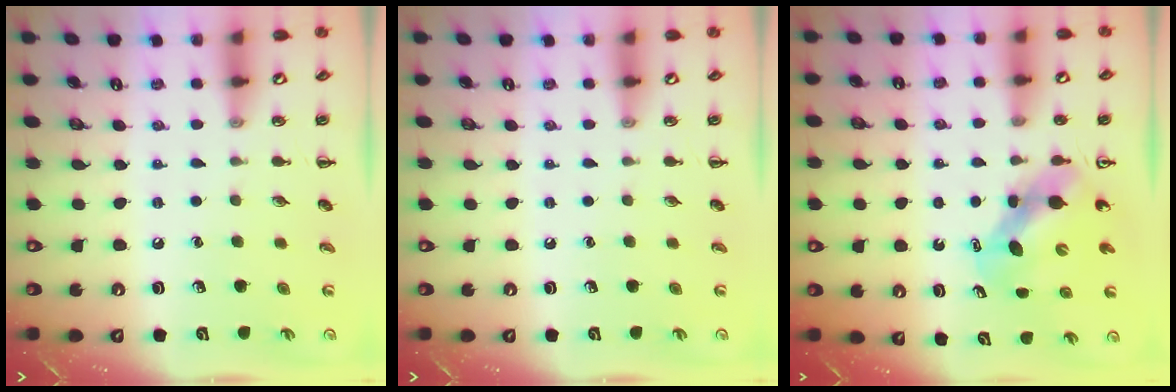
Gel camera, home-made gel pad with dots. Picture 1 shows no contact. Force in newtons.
{"total": 0.0}
{"total": 5.5, "press": 5.4, "slide": 1.0}